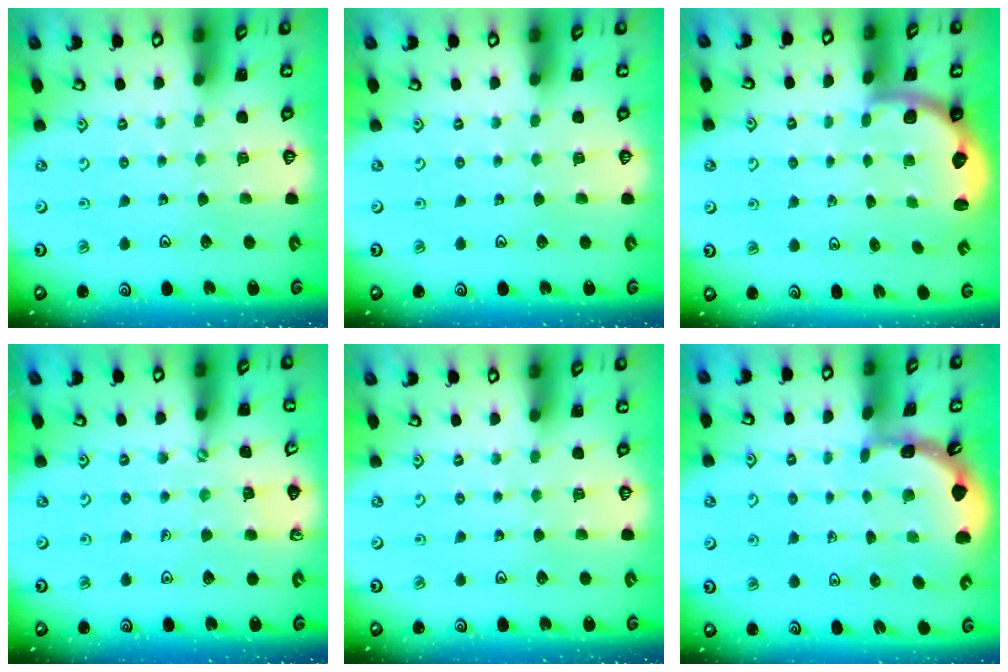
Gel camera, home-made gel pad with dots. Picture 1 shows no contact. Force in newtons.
{"total": 0.0}
{"total": 2.2, "press": 2.1, "slide": 0.8}
{"total": 2.7, "press": 2.7, "slide": 0.4}
{"total": 0.0}
{"total": 1.7, "press": 1.7, "slide": 0.1}